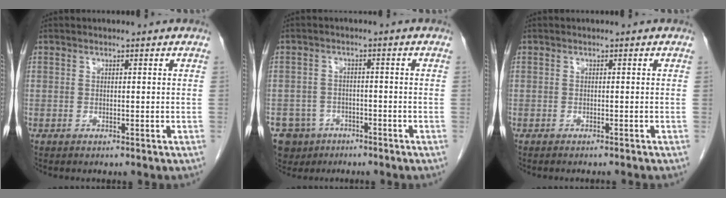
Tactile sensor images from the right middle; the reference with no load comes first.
{"total": 7.1, "force": [-4.5, 5.3, 1.0], "torque": [-0.023, 0.006, -0.069]}
{"total": 2.4, "force": [-2.2, -0.3, 1.0], "torque": [-0.012, 0.002, -0.027]}